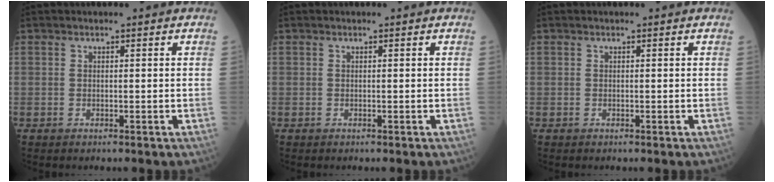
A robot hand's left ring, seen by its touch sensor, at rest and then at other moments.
{"total": 0.0}
{"total": 0.0}